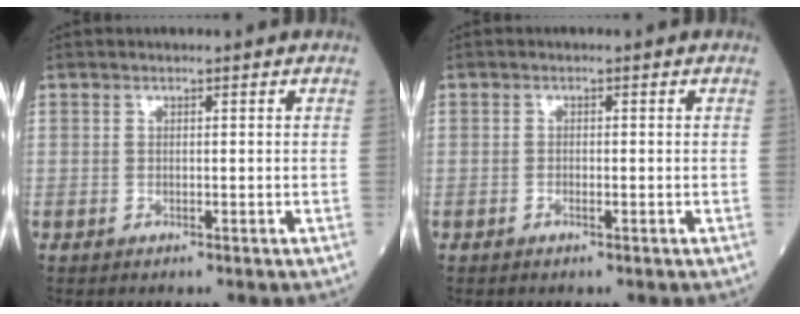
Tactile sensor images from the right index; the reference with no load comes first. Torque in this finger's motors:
{"motor_torque": [-0.02, -0.02, -0.04, -0.01]}